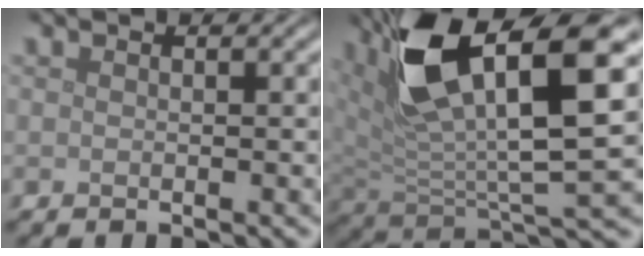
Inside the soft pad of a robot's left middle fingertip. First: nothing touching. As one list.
[{"total": 12.4, "force": [6.1, 4.0, 10.0], "torque": [-0.185, 0.001, 0.113]}]